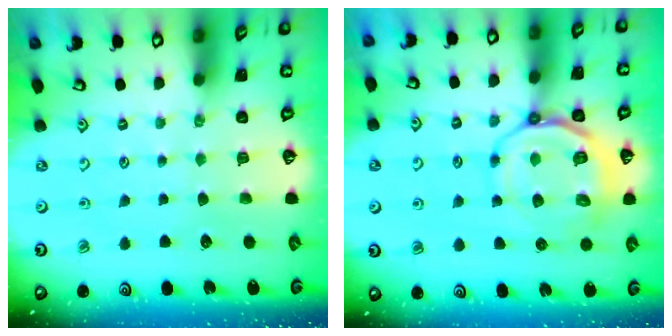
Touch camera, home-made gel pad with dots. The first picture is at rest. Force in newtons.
{"total": 11.5, "press": 11.2, "slide": 2.6}